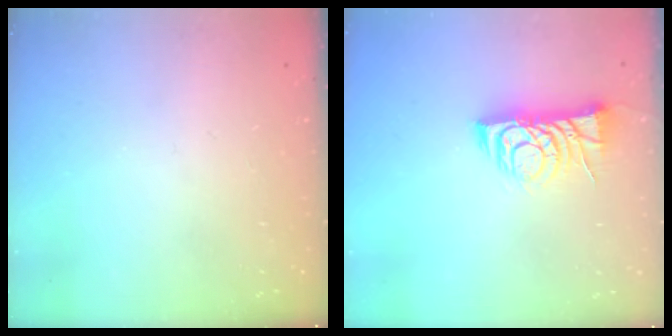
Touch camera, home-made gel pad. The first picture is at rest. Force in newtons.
{"total": 8.3, "press": 8.3, "slide": 1.0}